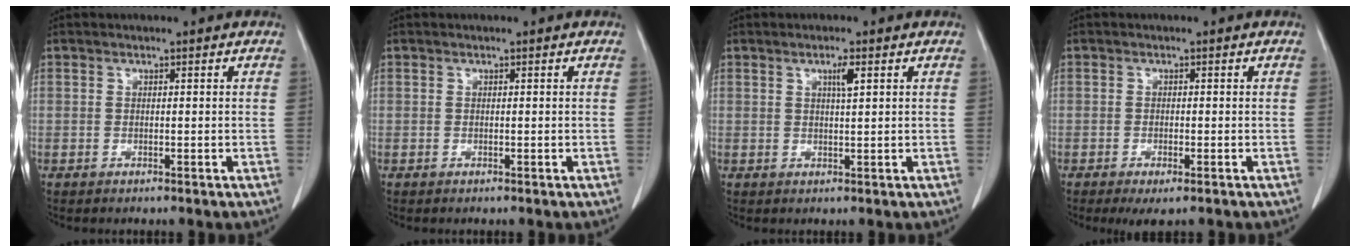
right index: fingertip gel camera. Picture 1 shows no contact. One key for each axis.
{"total": 0.0}
{"total": 2.1, "fx": 0.9, "fy": 0.1, "fz": 1.9, "tx": -0.035, "ty": -0.002, "tz": 0.015}
{"total": 3.1, "fx": -1.9, "fy": 0.8, "fz": 2.3, "tx": -0.037, "ty": -0.006, "tz": -0.026}